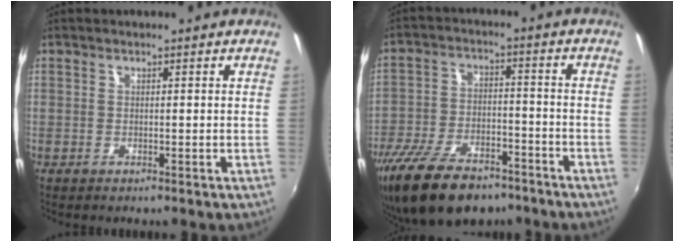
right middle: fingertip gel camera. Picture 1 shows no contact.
{"total": 18.2, "force": [-13.2, 8.0, 9.7], "torque": [-0.212, -0.027, -0.218]}